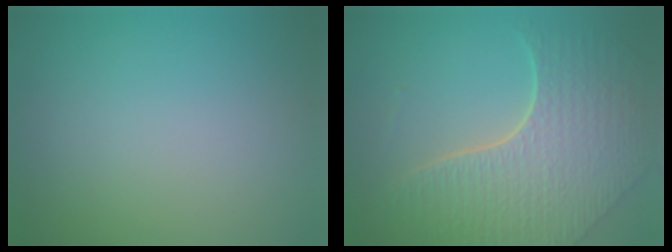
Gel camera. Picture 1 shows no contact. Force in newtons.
{"total": 7.7, "press": 5.5, "slide": 5.4}